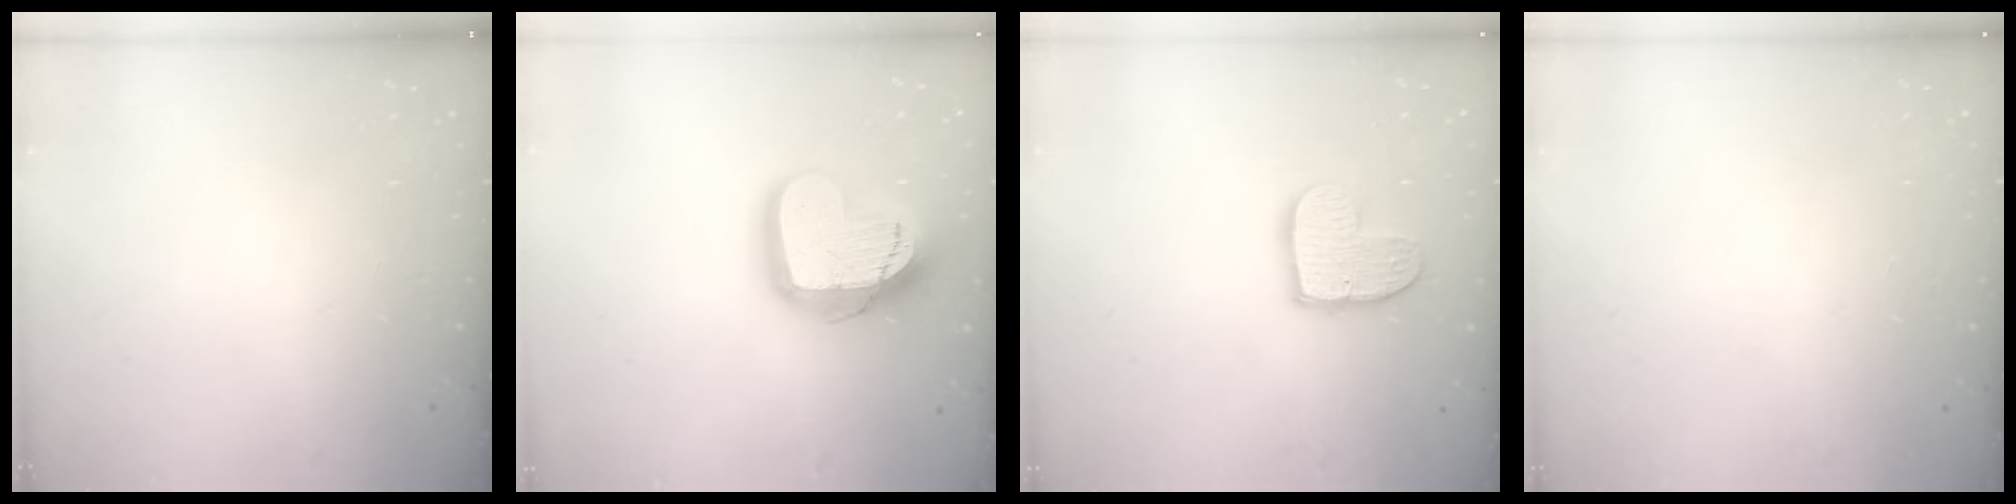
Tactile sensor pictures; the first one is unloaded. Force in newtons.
{"total": 19.5, "press": 19.4, "slide": 1.4}
{"total": 12.1, "press": 12.0, "slide": 0.9}
{"total": 0.0}